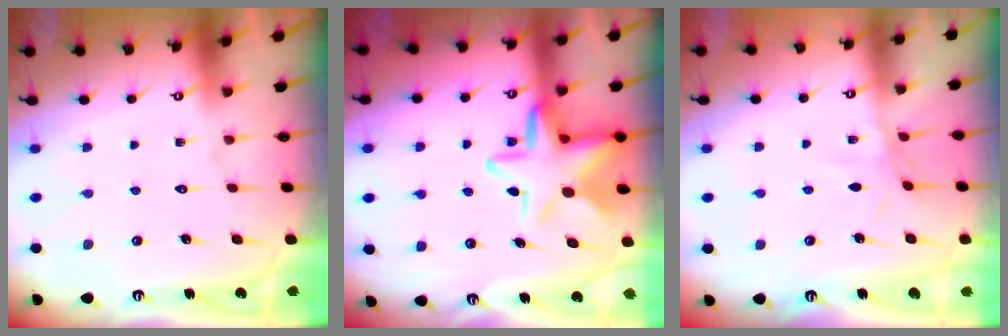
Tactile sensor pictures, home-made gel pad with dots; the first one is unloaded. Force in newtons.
{"total": 13.9, "press": 13.7, "slide": 2.3}
{"total": 3.0, "press": 3.0, "slide": 0.1}